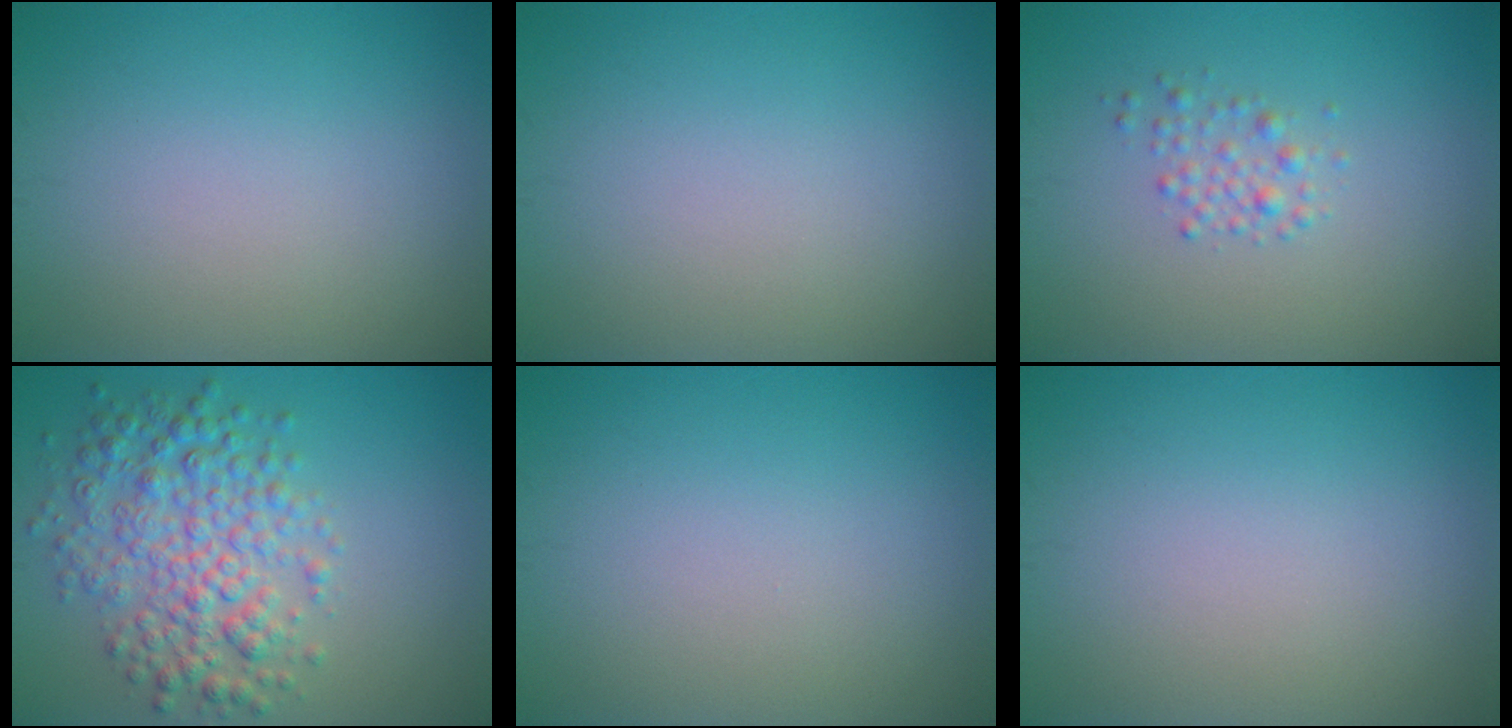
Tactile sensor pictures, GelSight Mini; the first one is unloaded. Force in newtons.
{"total": 0.0}
{"total": 1.6, "press": 1.6, "slide": 0.1}
{"total": 5.8, "press": 5.8, "slide": 0.0}
{"total": 0.0}
{"total": 0.0}